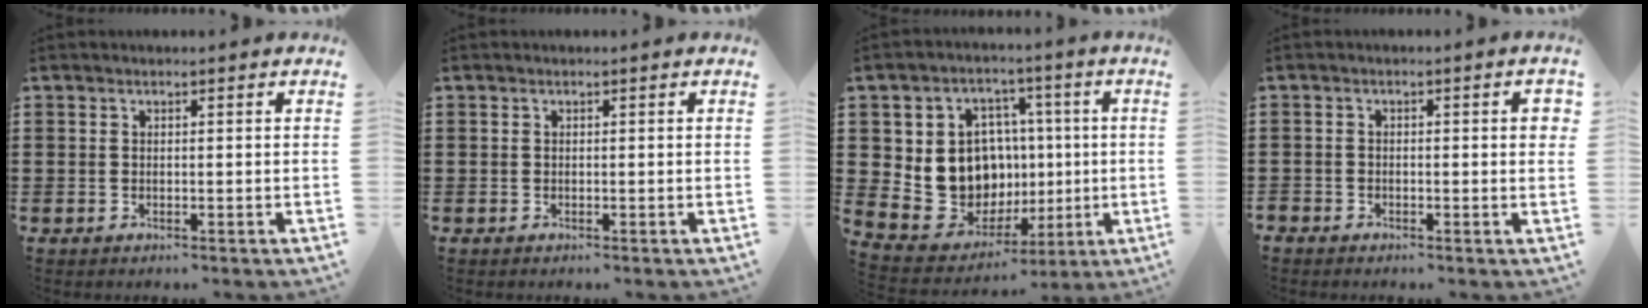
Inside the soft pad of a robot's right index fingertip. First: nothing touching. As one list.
[{"total": 0.0}, {"total": 11.3, "force": [0.7, 10.2, 4.9], "torque": [-0.125, 0.000, 0.025]}, {"total": 1.8, "force": [-0.8, 0.7, 1.4], "torque": [-0.022, 0.002, -0.017]}]